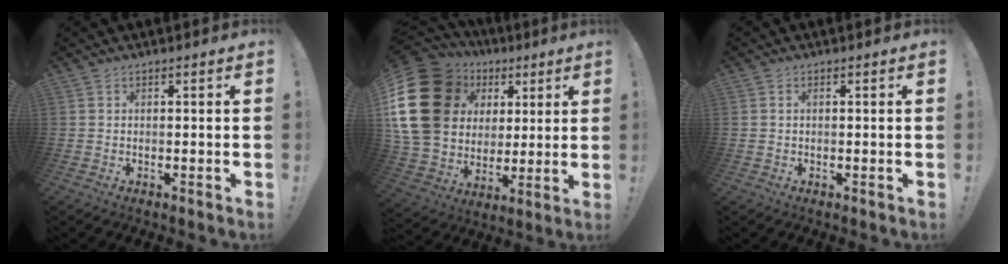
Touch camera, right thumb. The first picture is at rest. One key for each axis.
{"total": 24.4, "fx": 6.3, "fy": 19.0, "fz": 14.0, "tx": -0.258, "ty": -0.025, "tz": 0.156}
{"total": 0.7, "fx": 0.2, "fy": 0.4, "fz": 0.6, "tx": -0.019, "ty": 0.005, "tz": 0.006}